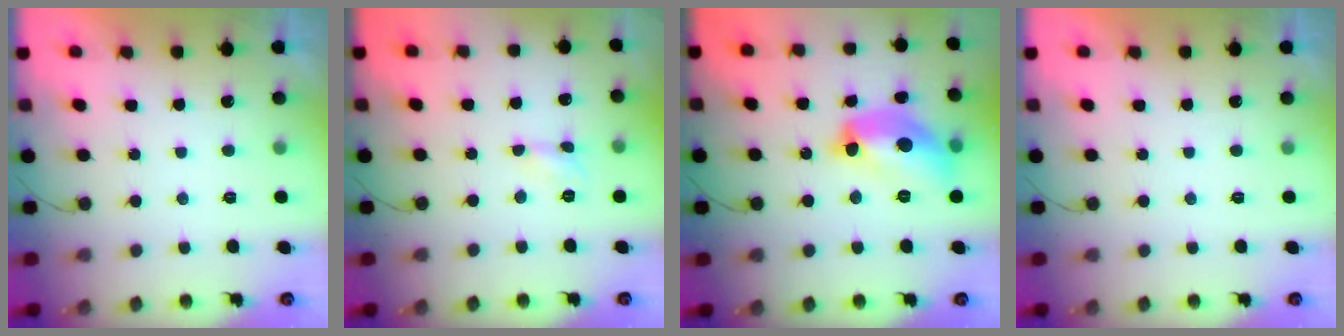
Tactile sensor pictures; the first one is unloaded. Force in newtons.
{"total": 2.8, "press": 2.8, "slide": 0.4}
{"total": 17.0, "press": 16.9, "slide": 1.0}
{"total": 0.0}